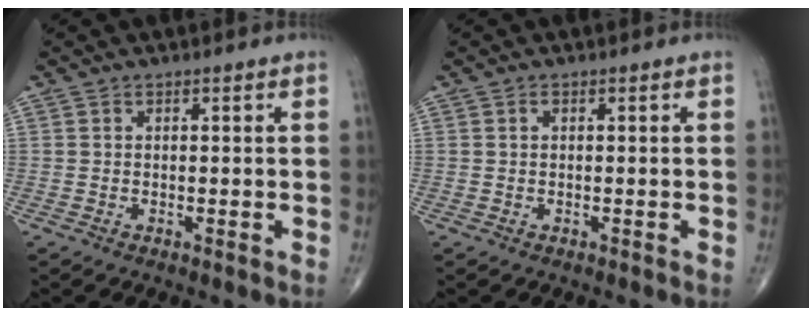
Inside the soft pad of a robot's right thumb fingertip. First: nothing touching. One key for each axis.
{"total": 0.7, "fx": 0.2, "fy": 0.4, "fz": 0.6, "tx": -0.011, "ty": 0.004, "tz": 0.005}